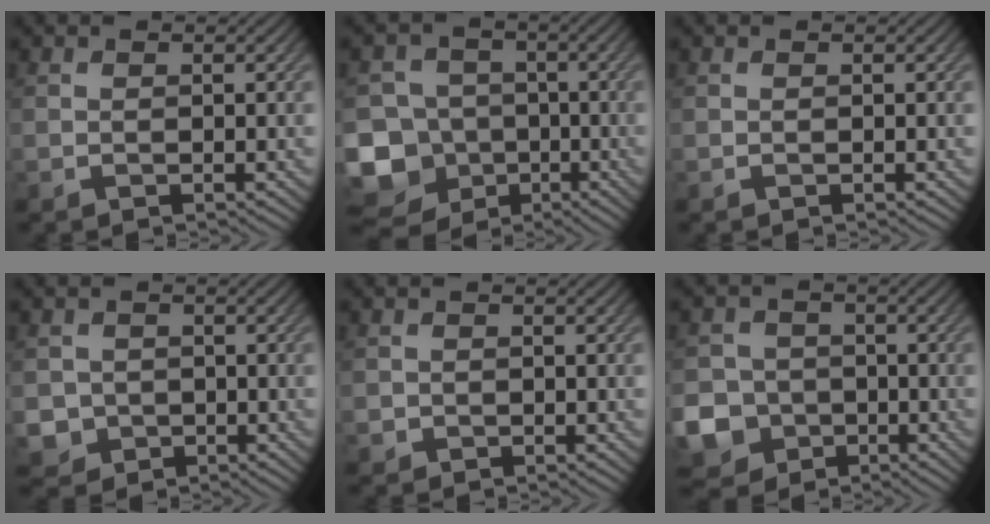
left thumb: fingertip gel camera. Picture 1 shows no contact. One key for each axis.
{"total": 14.9, "fx": -6.1, "fy": 12.9, "fz": 4.4, "tx": -0.156, "ty": -0.036, "tz": -0.114}
{"total": 0.0}
{"total": 3.2, "fx": -0.6, "fy": 3.0, "fz": 0.6, "tx": -0.023, "ty": -0.013, "tz": -0.015}
{"total": 1.1, "fx": -0.2, "fy": 1.0, "fz": 0.1, "tx": 0.001, "ty": -0.007, "tz": -0.006}
{"total": 11.3, "fx": -4.3, "fy": 10.0, "fz": 2.9, "tx": -0.105, "ty": -0.049, "tz": -0.094}